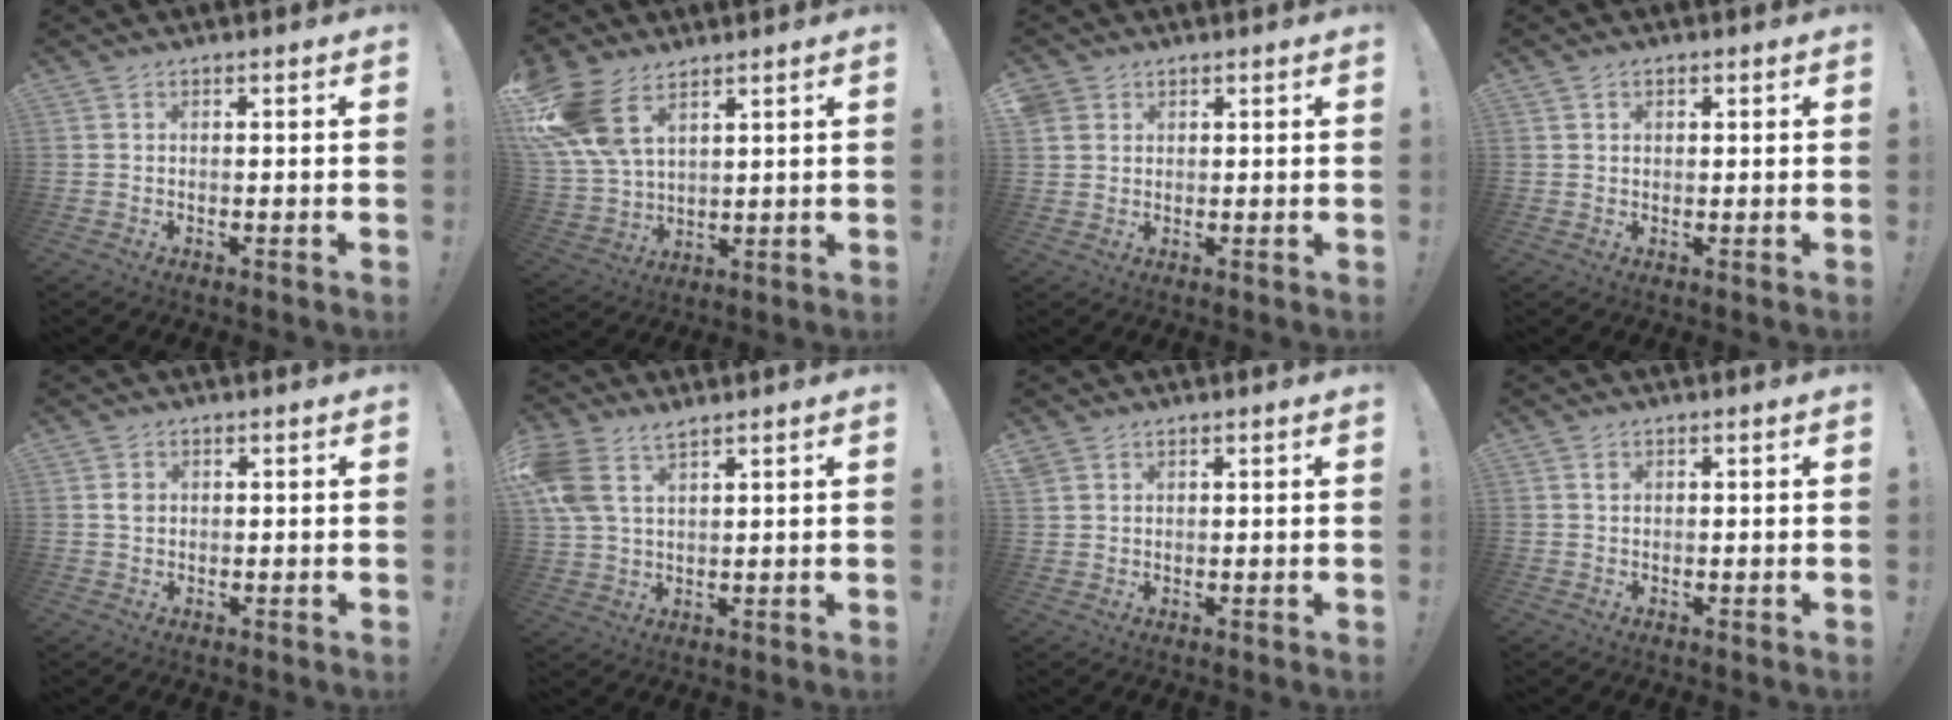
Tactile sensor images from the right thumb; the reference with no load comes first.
{"total": 14.7, "force": [8.0, 8.6, 8.8], "torque": [-0.182, -0.037, 0.155]}
{"total": 2.8, "force": [1.8, 2.1, 0.5], "torque": [-0.013, -0.007, 0.035]}
{"total": 1.3, "force": [0.6, 1.0, 0.4], "torque": [-0.003, 0.001, 0.010]}
{"total": 1.8, "force": [0.1, 1.8, 0.4], "torque": [0.008, -0.004, 0.000]}
{"total": 7.9, "force": [4.9, 4.2, 4.6], "torque": [-0.093, -0.017, 0.100]}
{"total": 1.9, "force": [1.4, 1.1, 0.6], "torque": [-0.010, -0.006, 0.028]}
{"total": 1.1, "force": [0.2, 1.0, 0.1], "torque": [0.003, 0.001, 0.002]}